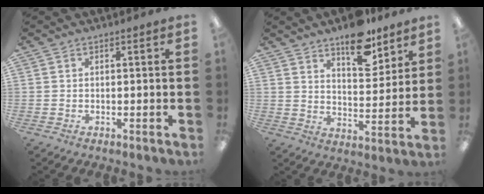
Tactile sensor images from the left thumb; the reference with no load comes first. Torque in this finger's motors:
{"motor_torque": [1.38, 0.92, 0.66, -0.71, 0.01]}